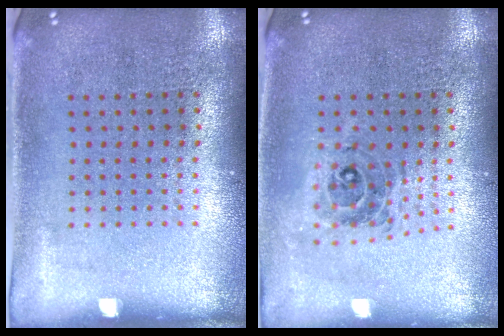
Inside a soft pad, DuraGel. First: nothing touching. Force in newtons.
{"total": 0.7, "press": 0.7, "slide": 0.1}